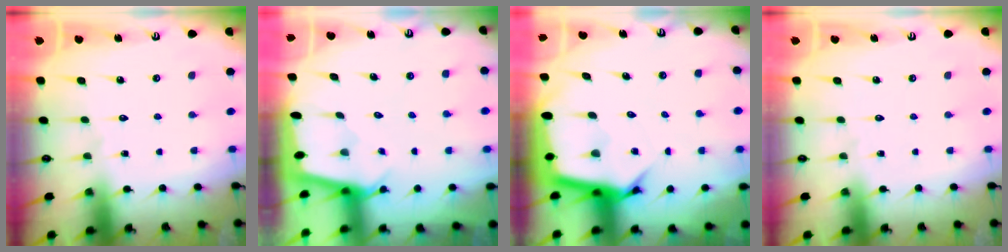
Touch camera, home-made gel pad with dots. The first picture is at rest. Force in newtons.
{"total": 1.6, "press": 1.5, "slide": 0.2}
{"total": 7.8, "press": 7.8, "slide": 0.6}
{"total": 0.0}